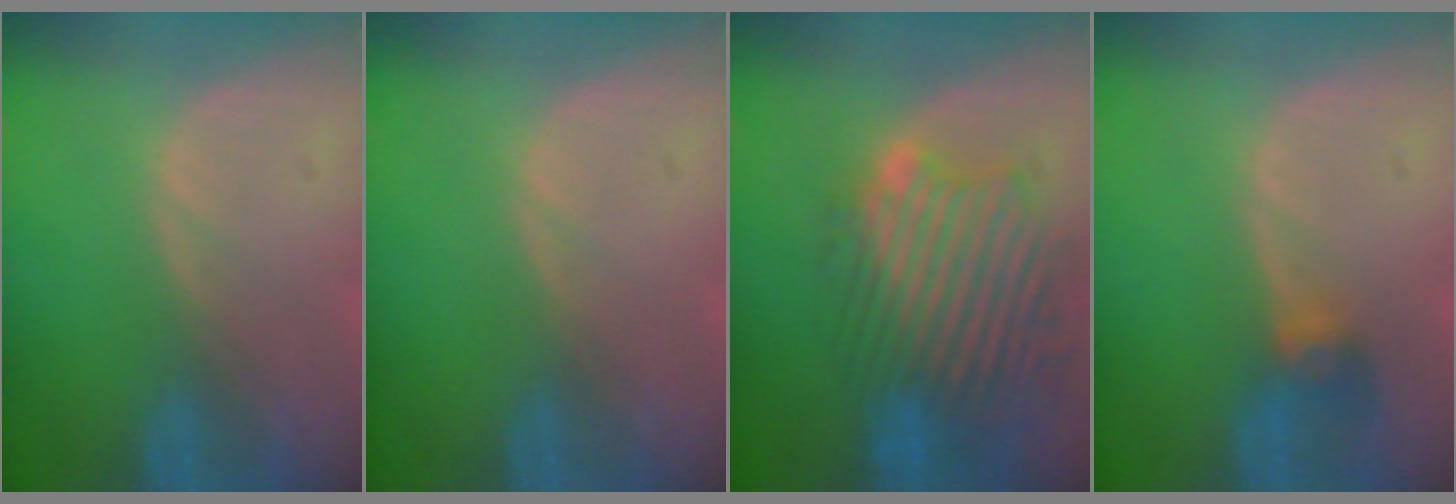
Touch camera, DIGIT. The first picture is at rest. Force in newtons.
{"total": 0.0}
{"total": 11.5, "press": 10.5, "slide": 4.6}
{"total": 2.6, "press": 2.6, "slide": 0.6}